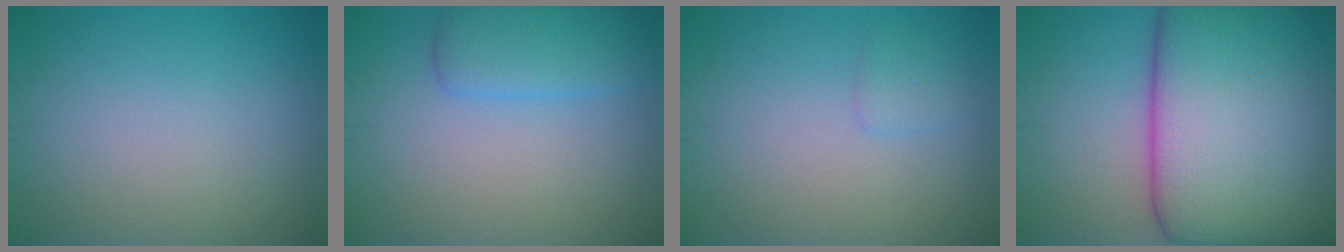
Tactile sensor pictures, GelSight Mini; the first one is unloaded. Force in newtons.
{"total": 3.4, "press": 3.4, "slide": 0.3}
{"total": 1.0, "press": 1.0, "slide": 0.1}
{"total": 20.4, "press": 20.4, "slide": 0.6}